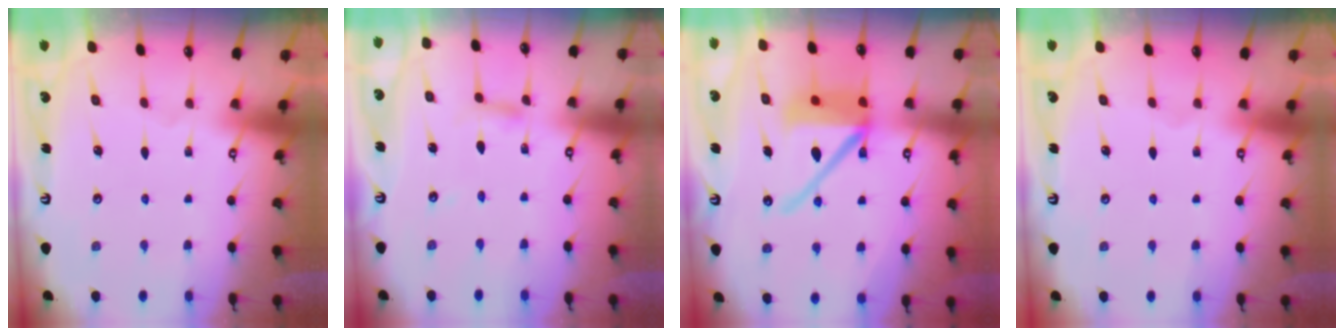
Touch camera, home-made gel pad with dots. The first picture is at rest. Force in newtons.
{"total": 3.3, "press": 3.3, "slide": 0.3}
{"total": 15.2, "press": 15.1, "slide": 2.1}
{"total": 0.0}